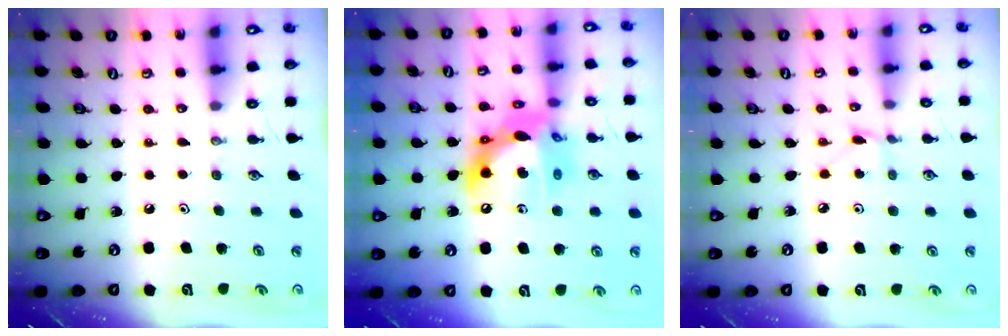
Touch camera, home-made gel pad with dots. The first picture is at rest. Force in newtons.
{"total": 16.4, "press": 16.4, "slide": 1.7}
{"total": 1.3, "press": 1.2, "slide": 0.1}